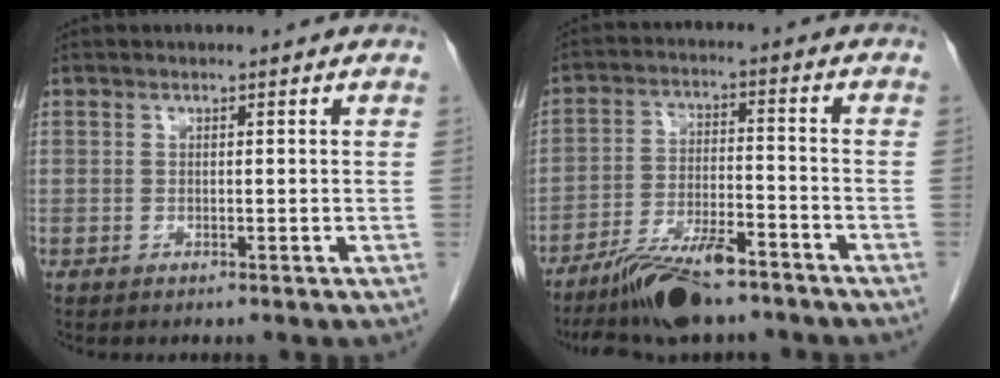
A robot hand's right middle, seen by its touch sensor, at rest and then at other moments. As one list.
[{"total": 11.0, "force": [-8.6, 2.5, 6.5], "torque": [-0.118, -0.014, -0.150]}]